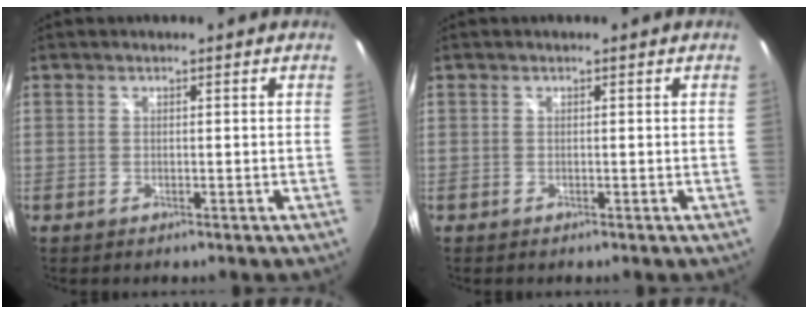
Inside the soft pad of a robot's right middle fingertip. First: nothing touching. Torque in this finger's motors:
{"motor_torque": [-0.35, -0.52, 0.05, 0.00]}